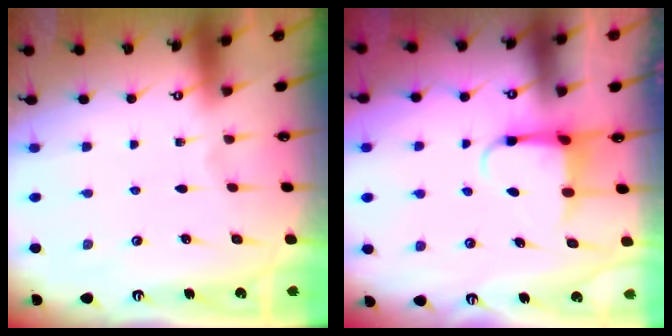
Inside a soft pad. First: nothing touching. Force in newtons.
{"total": 4.0, "press": 4.0, "slide": 0.4}